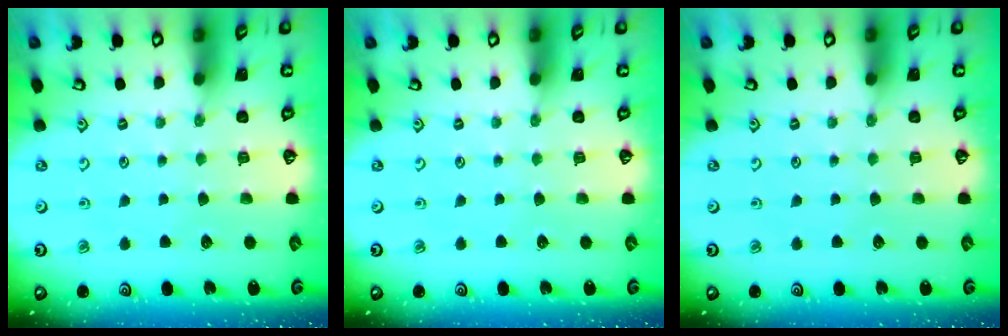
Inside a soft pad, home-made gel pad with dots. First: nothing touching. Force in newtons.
{"total": 0.0}
{"total": 0.0}